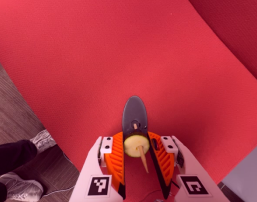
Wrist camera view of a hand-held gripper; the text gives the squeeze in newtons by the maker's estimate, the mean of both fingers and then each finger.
{"total": 7.5, "left": 8.1, "right": 6.8}